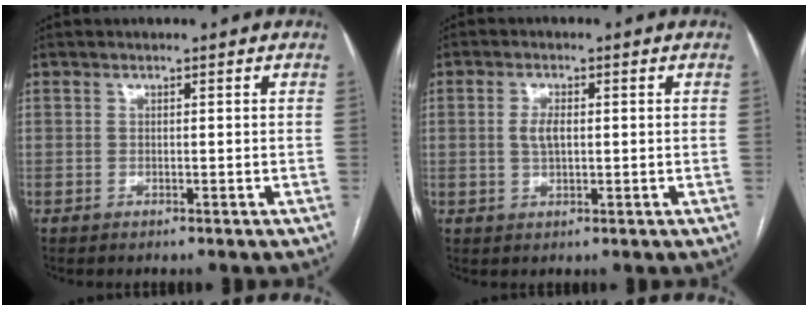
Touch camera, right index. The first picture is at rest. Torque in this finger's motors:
{"motor_torque": [0.05, 0.01, 0.05, 0.03]}